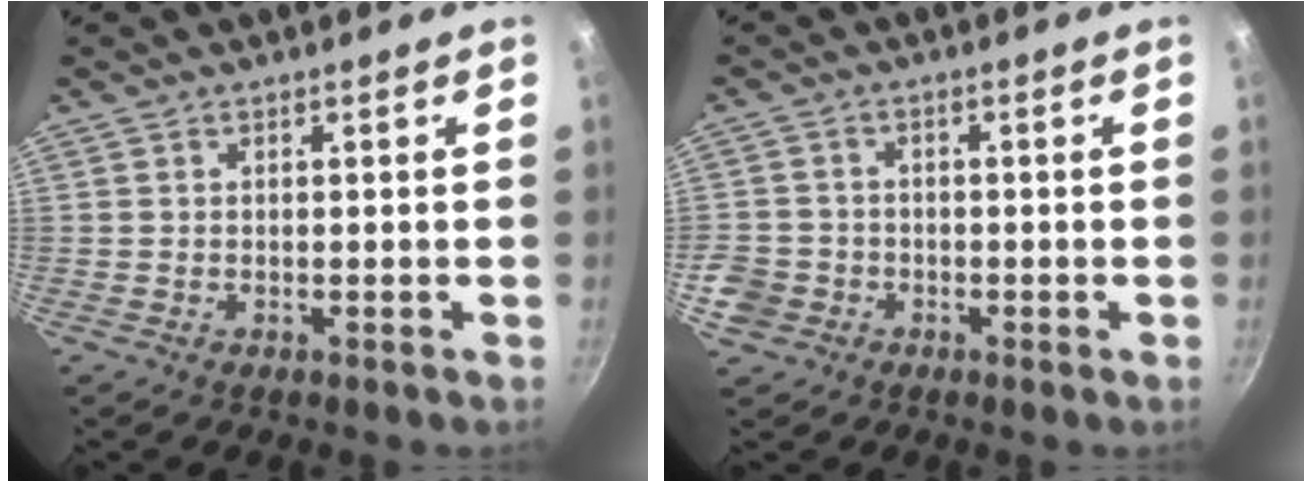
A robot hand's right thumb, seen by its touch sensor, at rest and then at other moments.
{"total": 6.9, "force": [-2.6, 6.0, 2.3], "torque": [-0.049, 0.030, -0.047]}